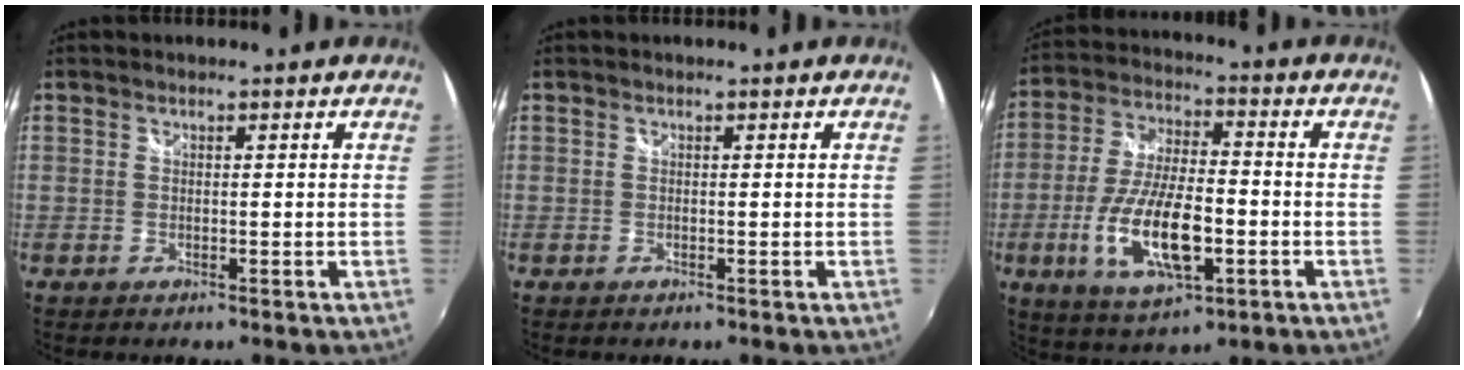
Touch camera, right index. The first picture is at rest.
{"total": 0.0}
{"total": 15.6, "force": [-4.7, 5.9, 13.7], "torque": [-0.281, -0.012, -0.082]}